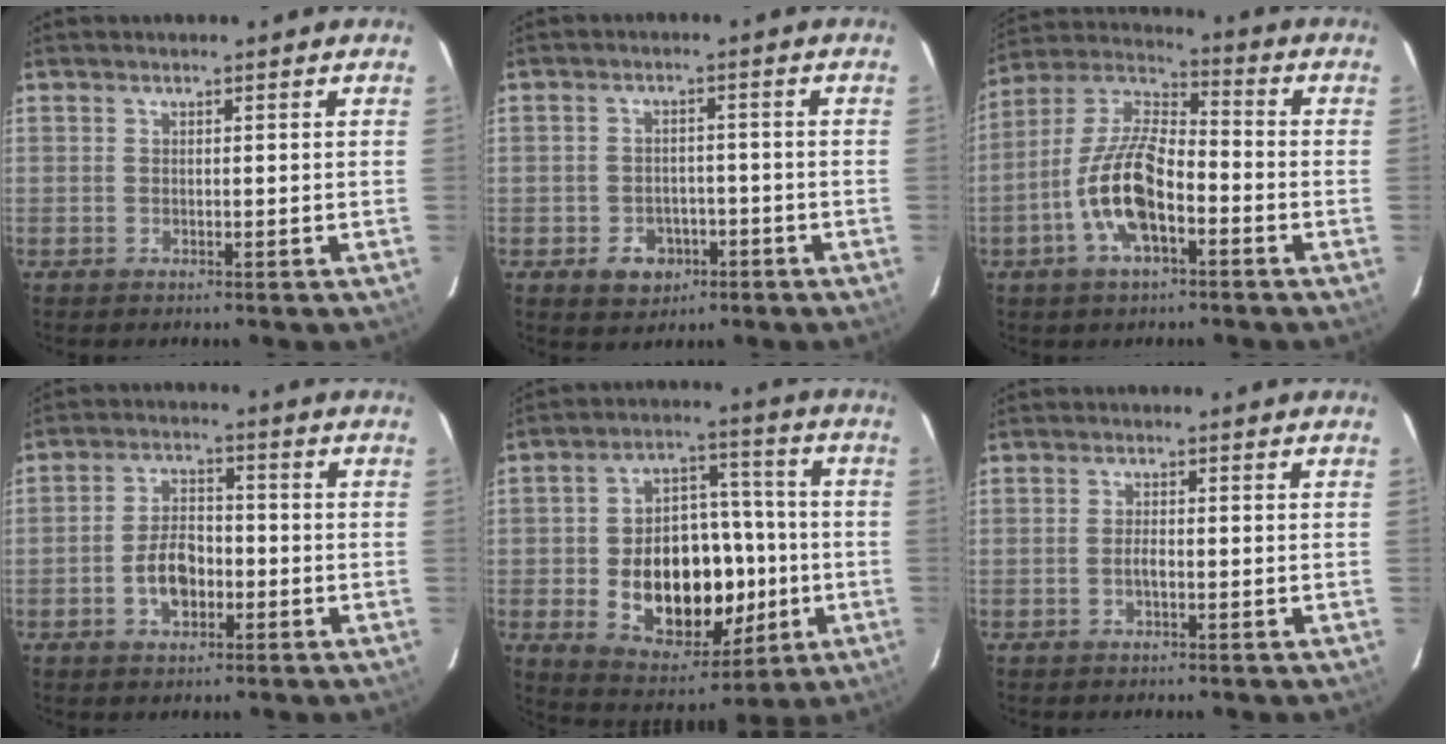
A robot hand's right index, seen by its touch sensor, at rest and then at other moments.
{"total": 5.8, "force": [-2.8, 4.8, 1.9], "torque": [-0.051, 0.013, -0.023]}
{"total": 13.6, "force": [-5.2, 5.3, 11.4], "torque": [-0.239, 0.003, -0.101]}
{"total": 6.9, "force": [-2.4, 4.1, 5.0], "torque": [-0.098, 0.015, -0.036]}
{"total": 19.6, "force": [-3.7, 13.0, 14.2], "torque": [-0.270, 0.023, -0.031]}
{"total": 1.5, "force": [-0.6, 0.5, 1.3], "torque": [-0.027, 0.002, -0.012]}